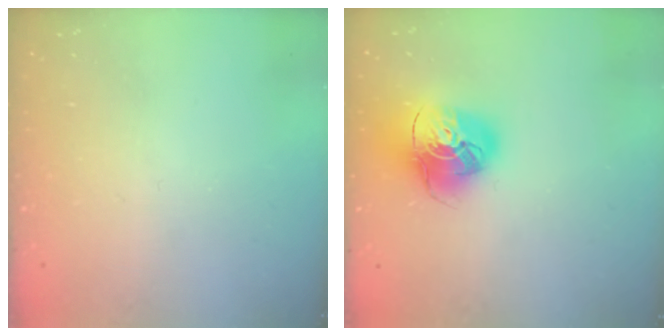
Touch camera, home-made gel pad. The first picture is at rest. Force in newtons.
{"total": 14.4, "press": 14.3, "slide": 1.8}